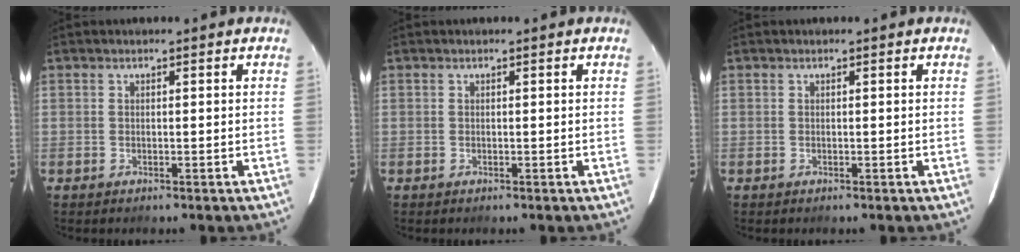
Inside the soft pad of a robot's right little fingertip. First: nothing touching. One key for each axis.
{"total": 0.0}
{"total": 0.0}